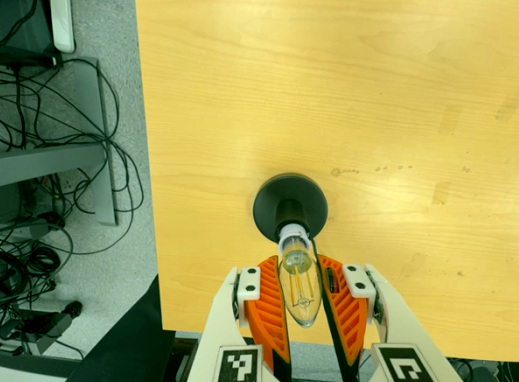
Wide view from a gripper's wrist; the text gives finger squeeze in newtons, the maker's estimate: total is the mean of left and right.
{"total": 13.1, "left": 14.0, "right": 12.2}